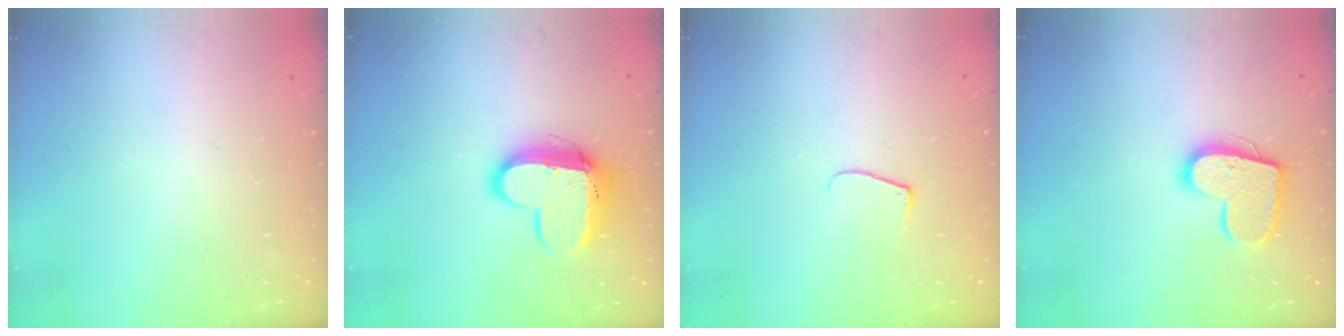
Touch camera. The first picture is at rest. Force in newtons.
{"total": 12.0, "press": 11.9, "slide": 1.1}
{"total": 5.3, "press": 5.2, "slide": 0.6}
{"total": 14.5, "press": 14.5, "slide": 0.9}